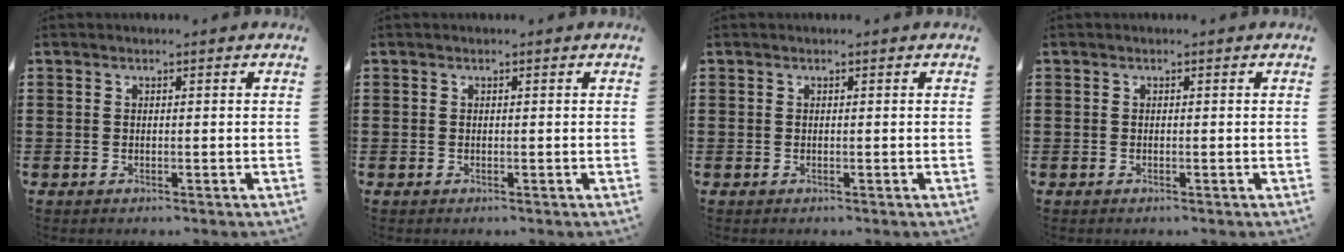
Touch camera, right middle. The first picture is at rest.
{"total": 0.0}
{"total": 0.0}
{"total": 0.0}